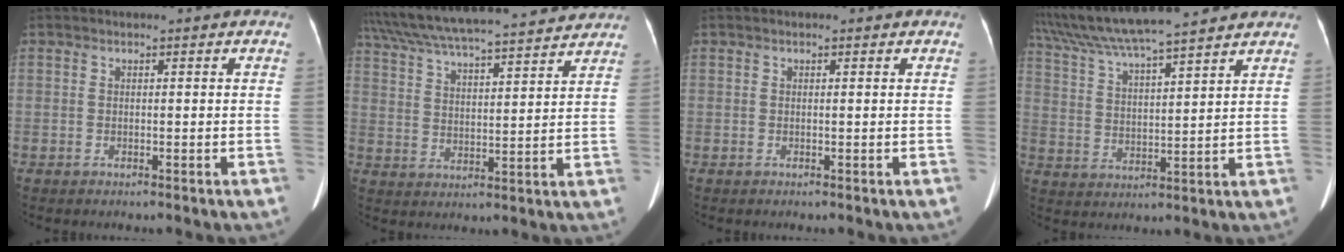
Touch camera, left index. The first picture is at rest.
{"total": 22.9, "force": [20.7, 2.4, 9.5], "torque": [-0.170, 0.023, 0.305]}
{"total": 0.6, "force": [0.5, 0.0, 0.3], "torque": [-0.006, 0.000, 0.004]}
{"total": 17.1, "force": [15.0, 0.7, 8.2], "torque": [-0.149, 0.029, 0.250]}